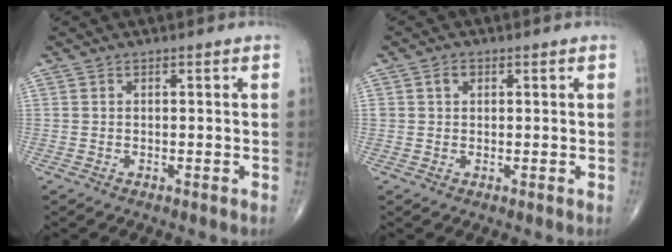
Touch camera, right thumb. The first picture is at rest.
{"total": 1.8, "force": [0.6, 1.4, 1.0], "torque": [-0.012, 0.003, 0.010]}